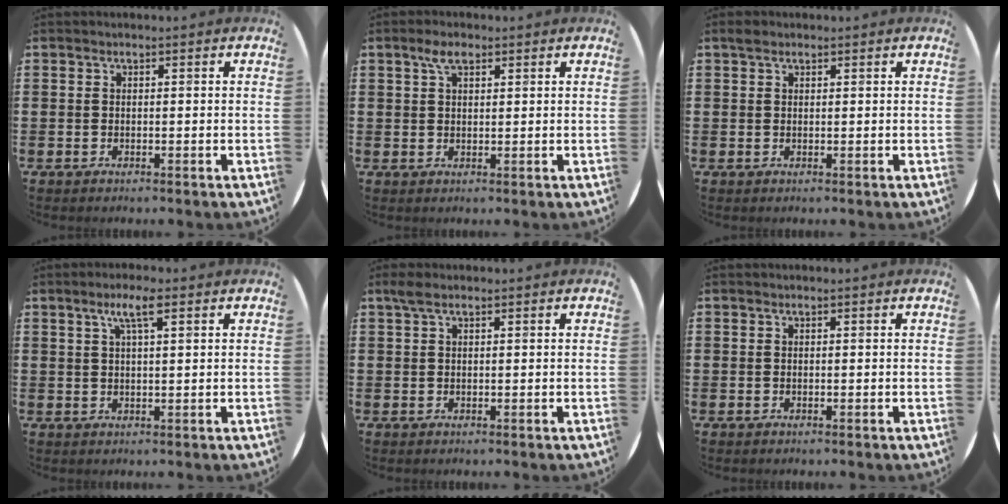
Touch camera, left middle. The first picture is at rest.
{"total": 3.1, "force": [2.0, 1.3, 2.0], "torque": [-0.034, 0.006, 0.034]}
{"total": 0.9, "force": [0.7, 0.5, 0.3], "torque": [0.003, 0.002, 0.011]}
{"total": 4.0, "force": [2.3, 0.8, 3.2], "torque": [-0.059, 0.008, 0.034]}
{"total": 1.4, "force": [0.9, 0.5, 0.9], "torque": [-0.018, 0.006, 0.016]}
{"total": 0.0}